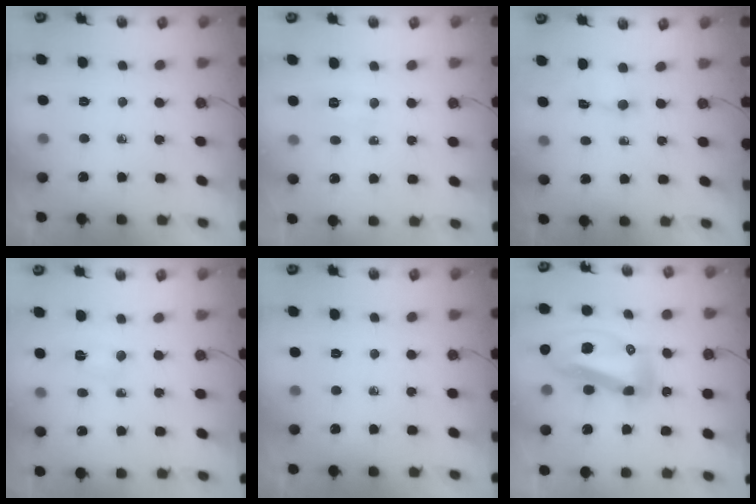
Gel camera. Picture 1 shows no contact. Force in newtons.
{"total": 11.5, "press": 5.4, "slide": 10.1}
{"total": 1.2, "press": 1.0, "slide": 0.6}
{"total": 2.2, "press": 2.2, "slide": 0.2}
{"total": 0.0}
{"total": 17.9, "press": 17.8, "slide": 2.1}